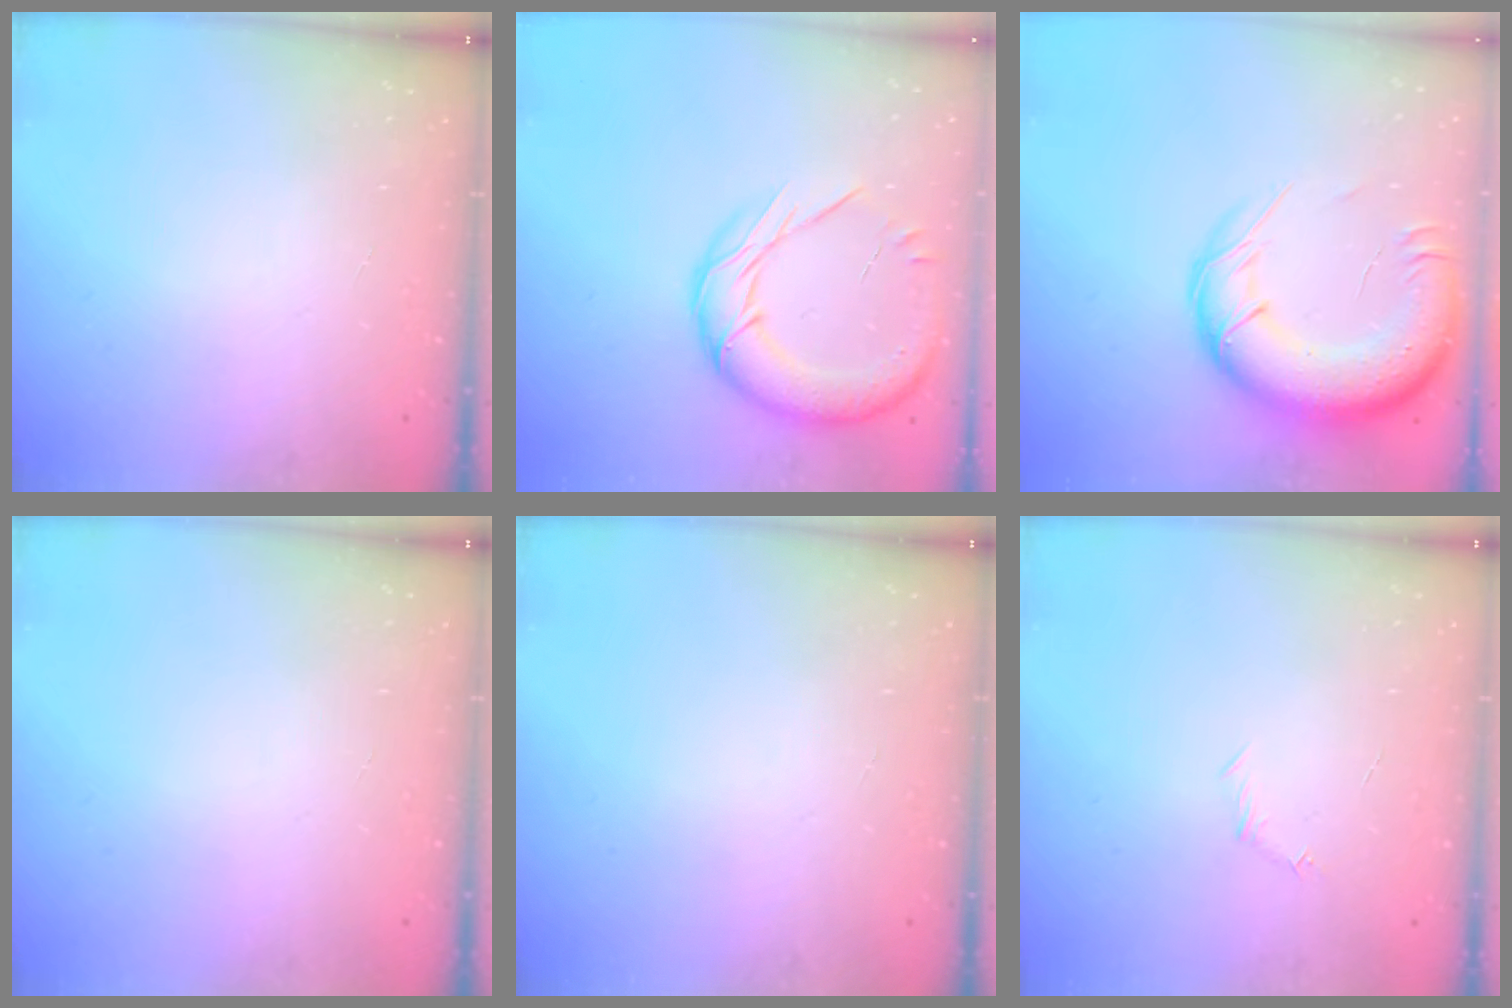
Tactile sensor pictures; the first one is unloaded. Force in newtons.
{"total": 16.6, "press": 16.4, "slide": 2.3}
{"total": 22.3, "press": 21.7, "slide": 5.0}
{"total": 0.0}
{"total": 0.0}
{"total": 3.9, "press": 3.7, "slide": 1.0}